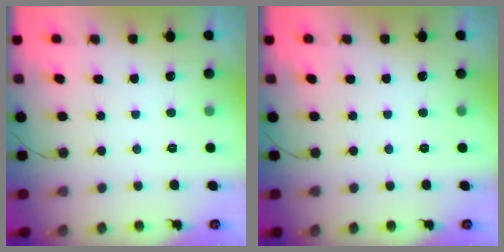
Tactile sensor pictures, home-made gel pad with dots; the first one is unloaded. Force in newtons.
{"total": 0.0}